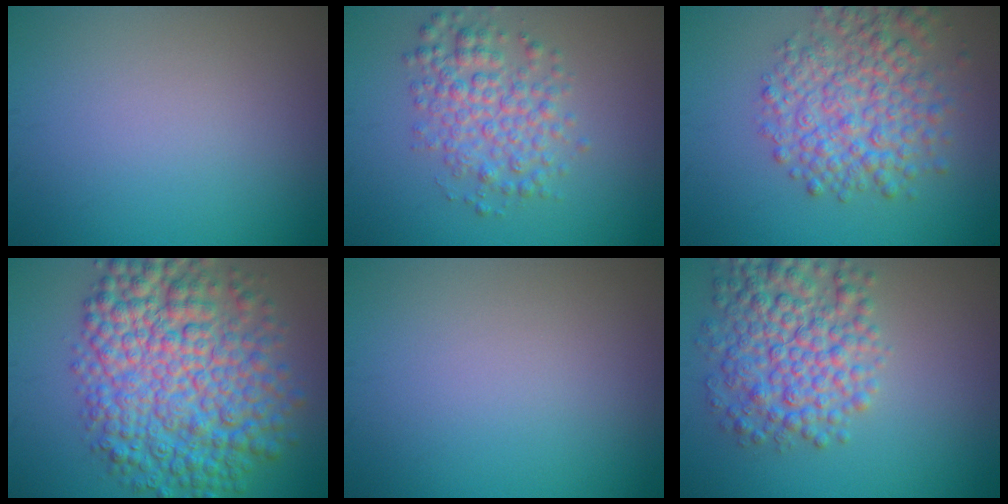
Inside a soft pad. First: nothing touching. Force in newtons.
{"total": 4.4, "press": 4.4, "slide": 0.1}
{"total": 6.5, "press": 6.5, "slide": 0.2}
{"total": 11.5, "press": 11.5, "slide": 0.1}
{"total": 0.0}
{"total": 6.7, "press": 6.7, "slide": 0.1}